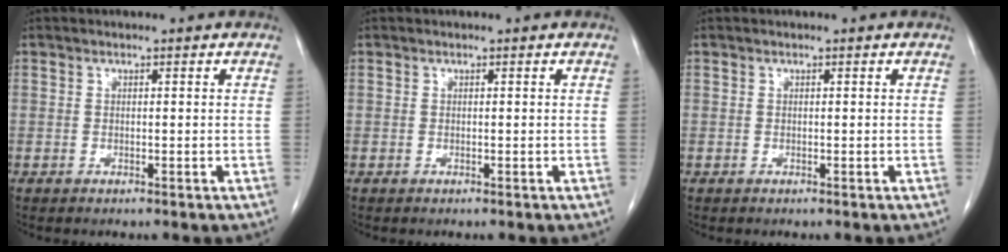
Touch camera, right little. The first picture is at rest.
{"total": 0.0}
{"total": 0.0}